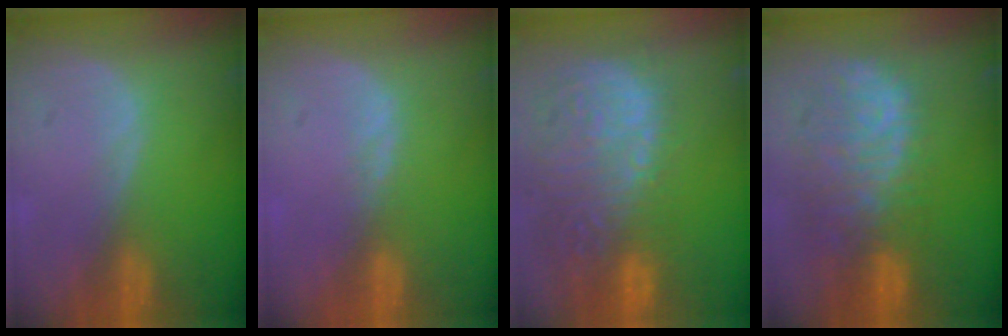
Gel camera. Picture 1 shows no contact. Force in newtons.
{"total": 1.3, "press": 1.1, "slide": 0.7}
{"total": 15.3, "press": 12.5, "slide": 8.8}
{"total": 11.1, "press": 9.6, "slide": 5.6}